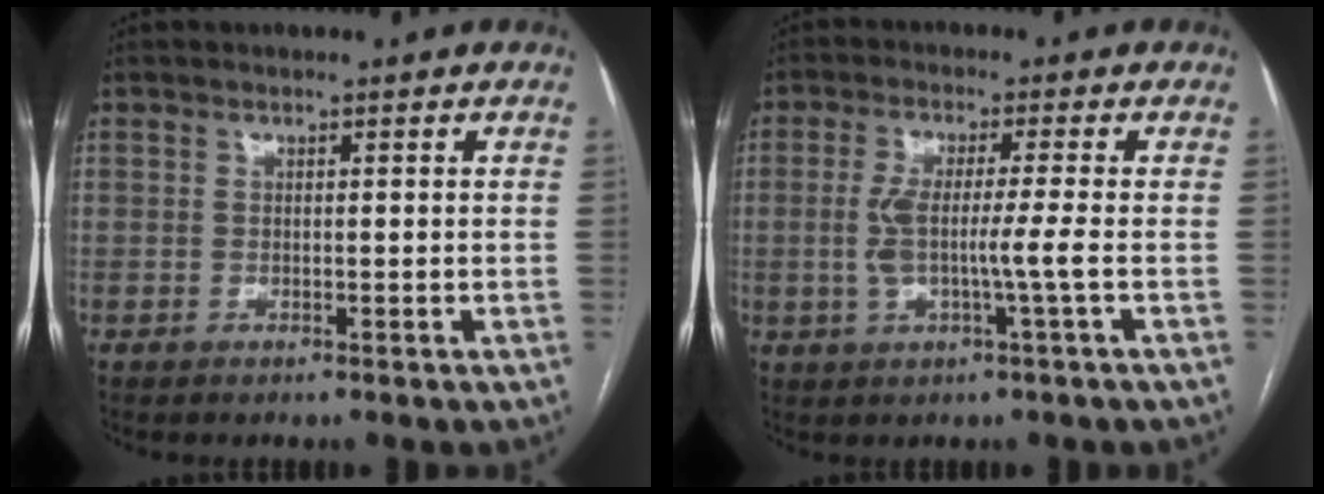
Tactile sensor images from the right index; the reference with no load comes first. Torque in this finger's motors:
{"motor_torque": [0.87, 0.22, 0.43, 0.12]}